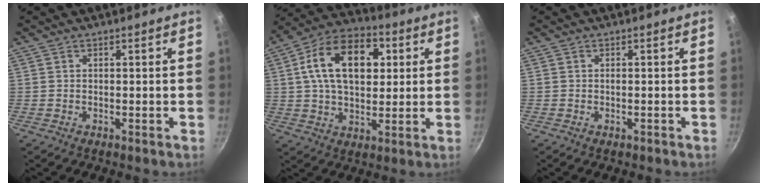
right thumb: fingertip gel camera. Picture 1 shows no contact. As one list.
[{"total": 17.6, "force": [4.1, 11.2, 12.9], "torque": [-0.187, 0.013, 0.056]}, {"total": 0.6, "force": [-0.3, 0.3, 0.4], "torque": [-0.005, 0.001, -0.005]}]